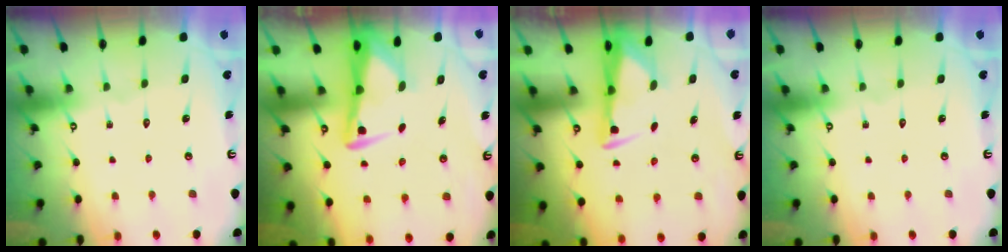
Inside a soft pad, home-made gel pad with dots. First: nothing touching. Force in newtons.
{"total": 3.9, "press": 3.9, "slide": 0.6}
{"total": 2.9, "press": 2.8, "slide": 0.9}
{"total": 0.0}